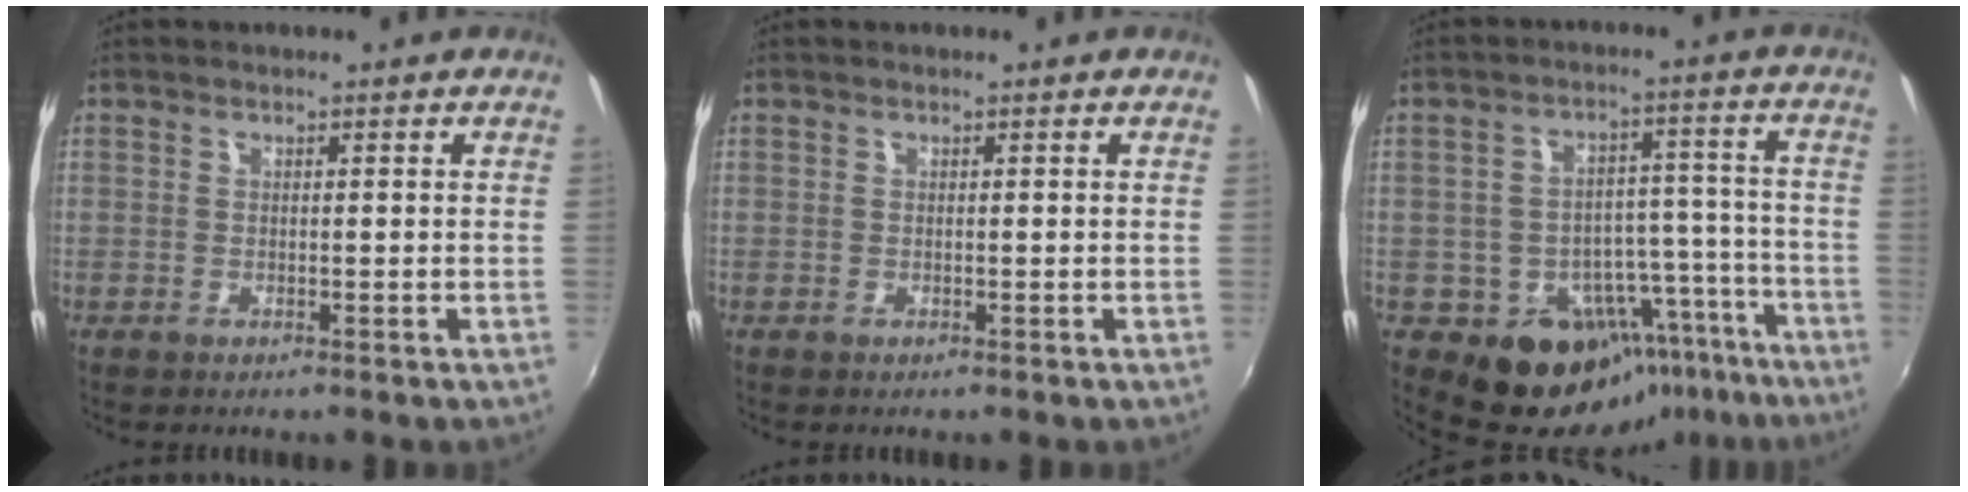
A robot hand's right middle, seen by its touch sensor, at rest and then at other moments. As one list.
[{"total": 0.0}, {"total": 15.7, "force": [-11.1, 10.2, 4.7], "torque": [-0.073, 0.050, -0.128]}]